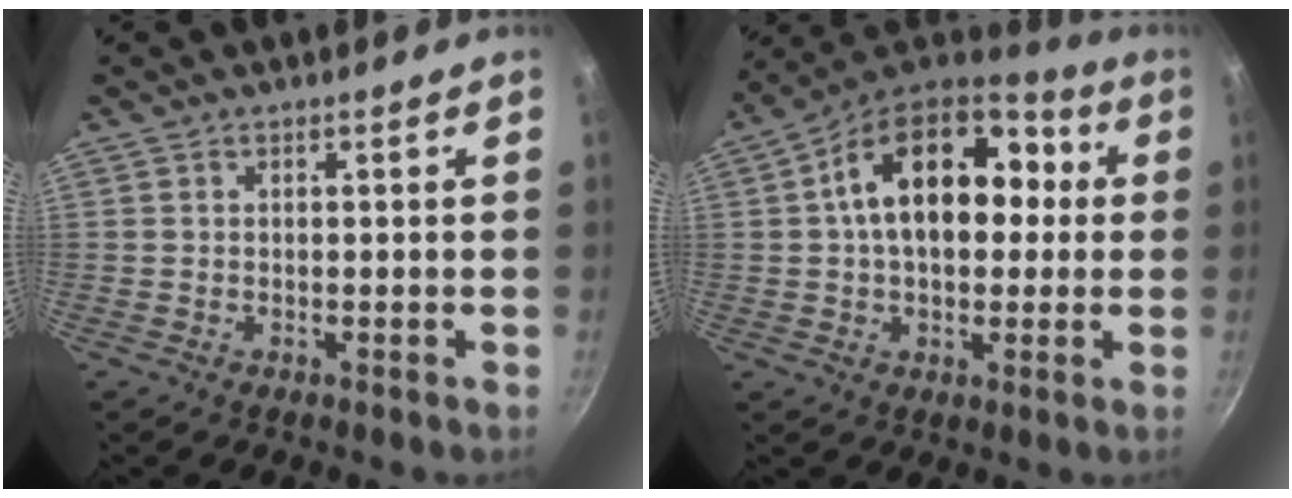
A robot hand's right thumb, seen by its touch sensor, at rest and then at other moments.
{"total": 20.3, "force": [2.9, 12.5, 15.8], "torque": [-0.214, 0.037, 0.034]}